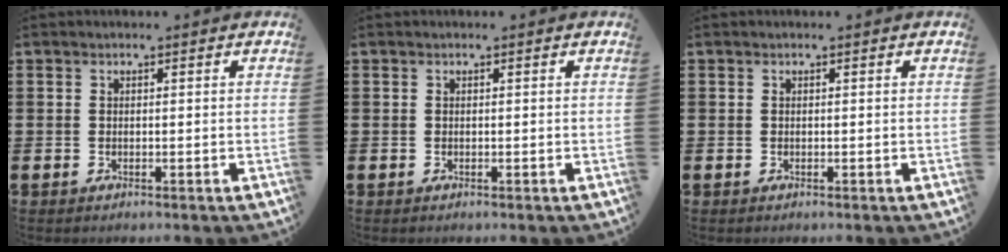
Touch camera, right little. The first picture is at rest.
{"total": 0.0}
{"total": 0.0}